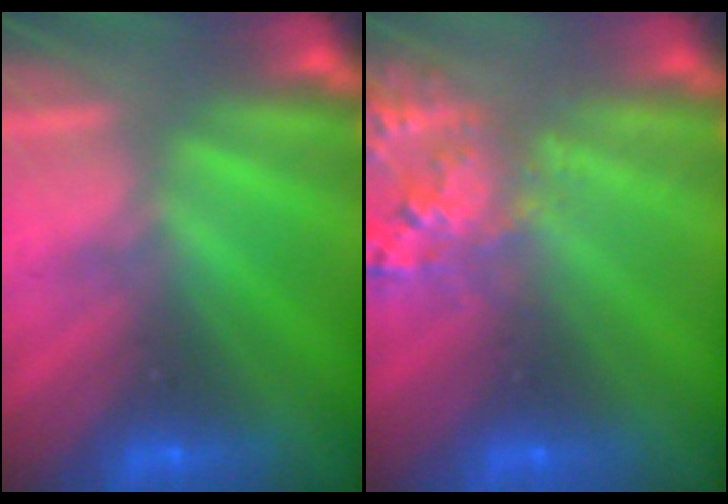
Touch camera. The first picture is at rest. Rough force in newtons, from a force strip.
{"total": 2.6}